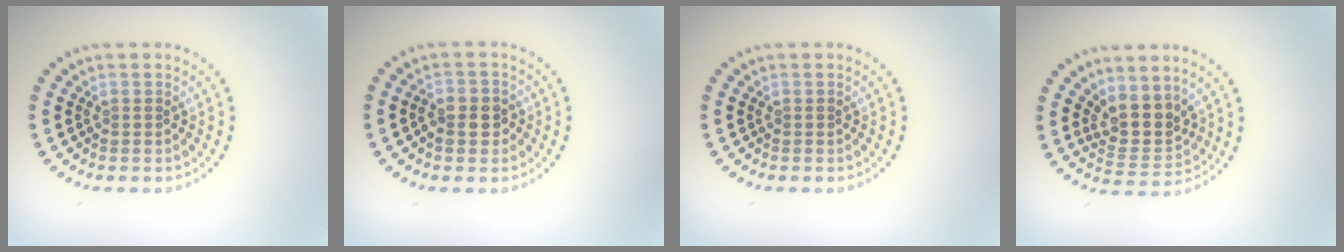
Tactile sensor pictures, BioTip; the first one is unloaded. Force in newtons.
{"total": 2.6, "press": 2.5, "slide": 0.7}
{"total": 0.0}
{"total": 3.6, "press": 2.9, "slide": 2.1}